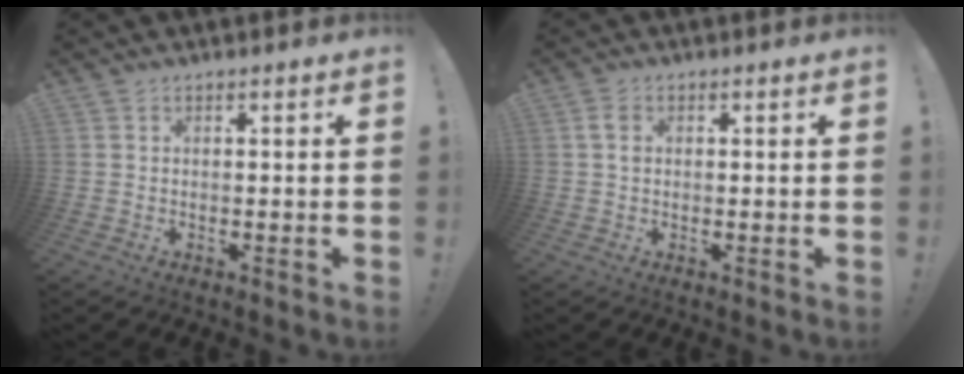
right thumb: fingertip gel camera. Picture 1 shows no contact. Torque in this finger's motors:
{"motor_torque": [0.03, 0.15, -0.01, 0.15, -0.06]}